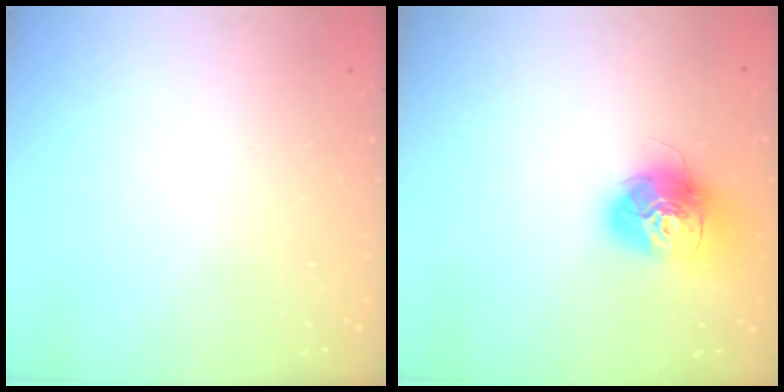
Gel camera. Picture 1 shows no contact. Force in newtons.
{"total": 15.7, "press": 15.6, "slide": 1.6}